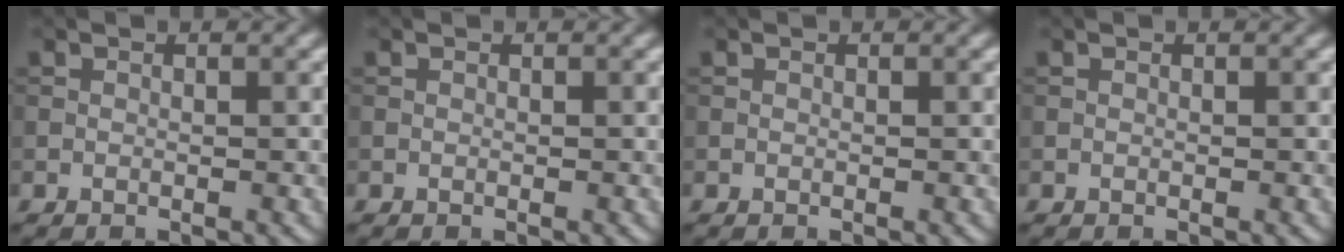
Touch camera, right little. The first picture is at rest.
{"total": 0.0}
{"total": 0.0}
{"total": 0.0}